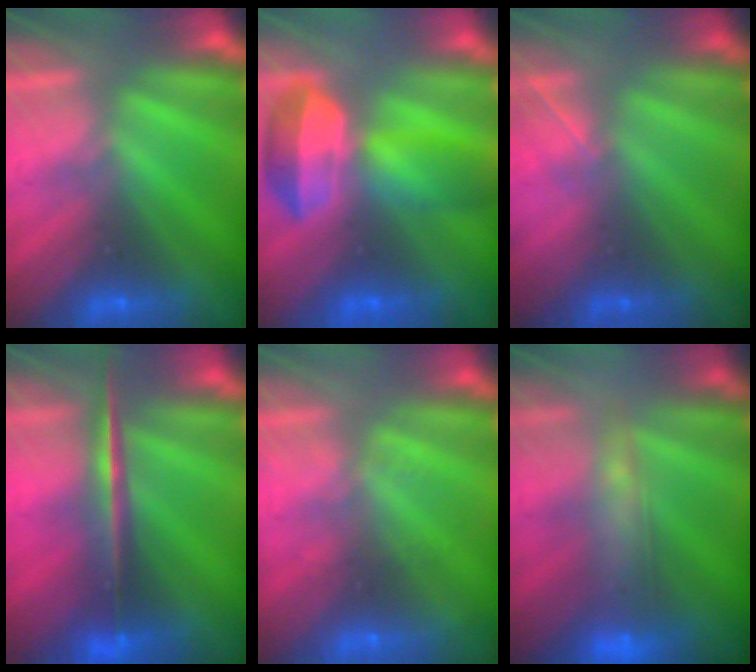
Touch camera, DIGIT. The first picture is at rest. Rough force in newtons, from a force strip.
{"total": 7.0}
{"total": 1.6}
{"total": 7.2}
{"total": 1.9}
{"total": 7.1}